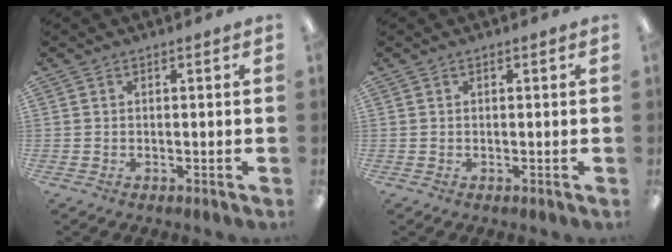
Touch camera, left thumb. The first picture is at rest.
{"total": 0.0}